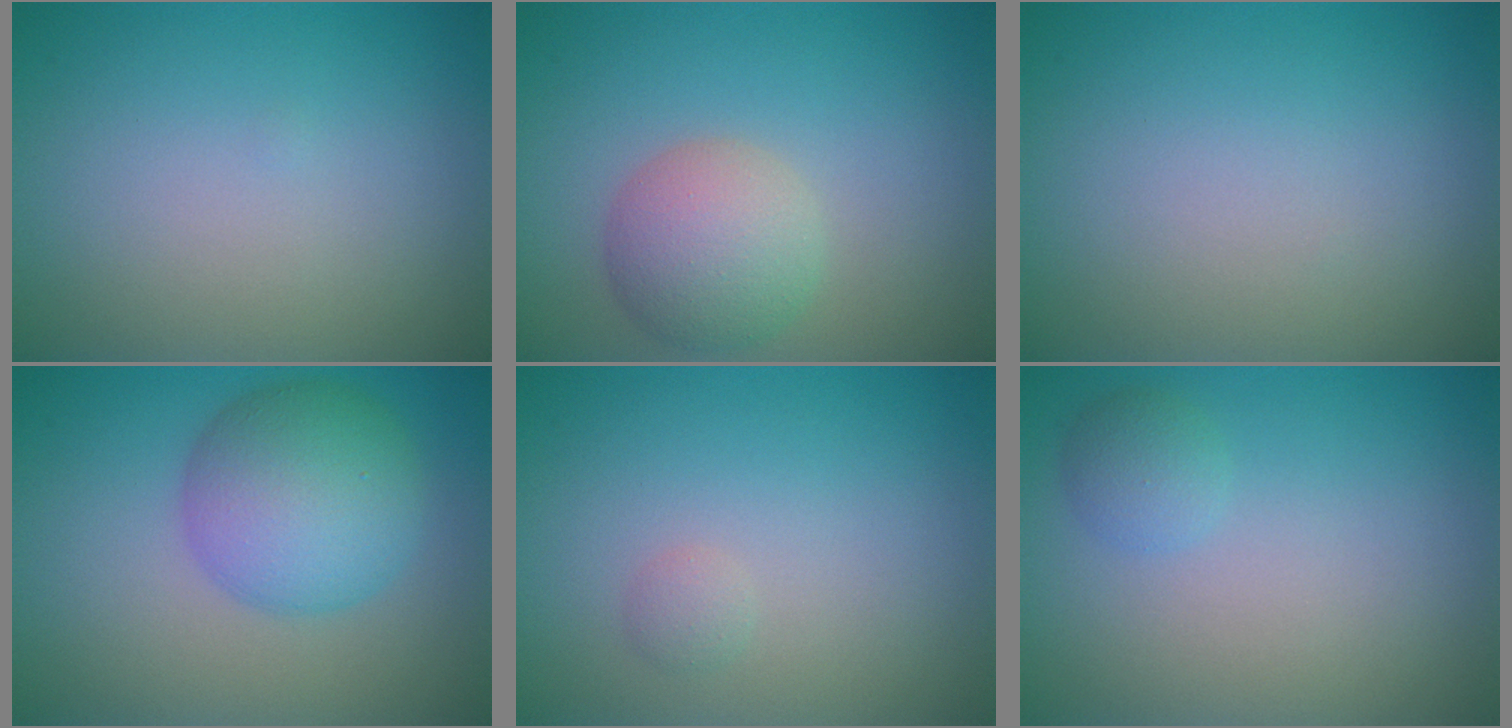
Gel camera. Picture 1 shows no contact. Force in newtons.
{"total": 4.4, "press": 4.4, "slide": 0.2}
{"total": 0.0}
{"total": 6.5, "press": 6.5, "slide": 0.2}
{"total": 0.7, "press": 0.7, "slide": 0.0}
{"total": 1.5, "press": 1.5, "slide": 0.1}